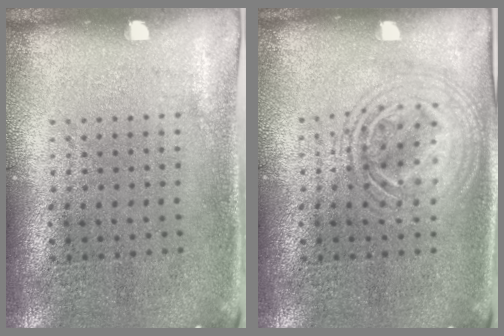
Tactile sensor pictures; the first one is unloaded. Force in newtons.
{"total": 1.7, "press": 1.7, "slide": 0.3}